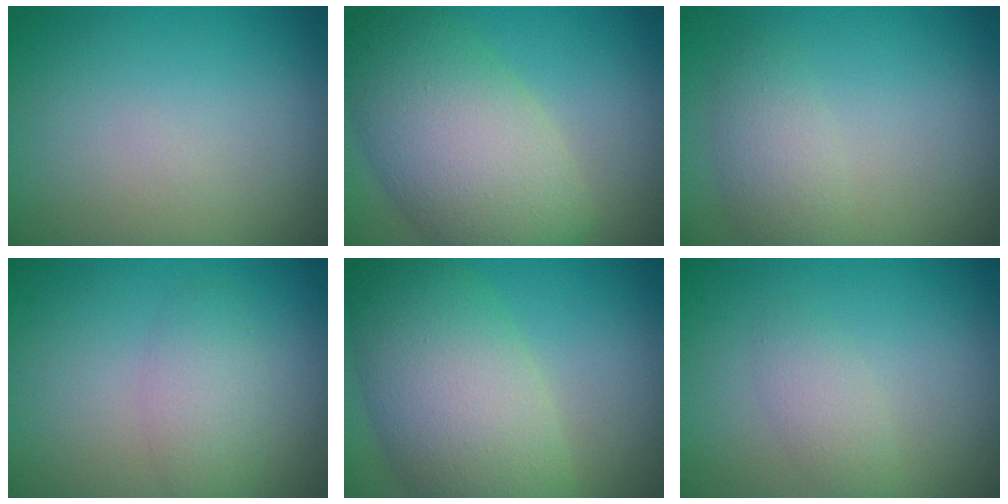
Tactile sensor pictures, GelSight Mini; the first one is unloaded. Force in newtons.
{"total": 9.4, "press": 9.4, "slide": 0.5}
{"total": 2.6, "press": 2.6, "slide": 0.1}
{"total": 2.7, "press": 2.7, "slide": 0.1}
{"total": 9.3, "press": 9.3, "slide": 0.1}
{"total": 1.7, "press": 1.7, "slide": 0.0}